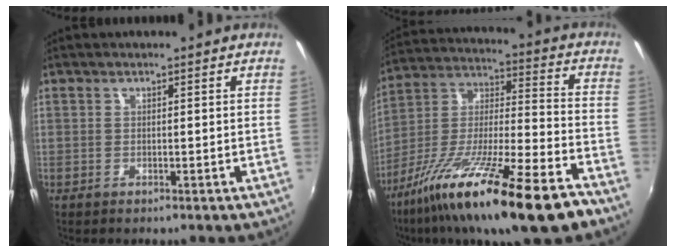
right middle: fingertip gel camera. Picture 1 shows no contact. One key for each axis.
{"total": 25.1, "fx": -16.1, "fy": 4.0, "fz": 18.8, "tx": -0.326, "ty": -0.050, "tz": -0.272}